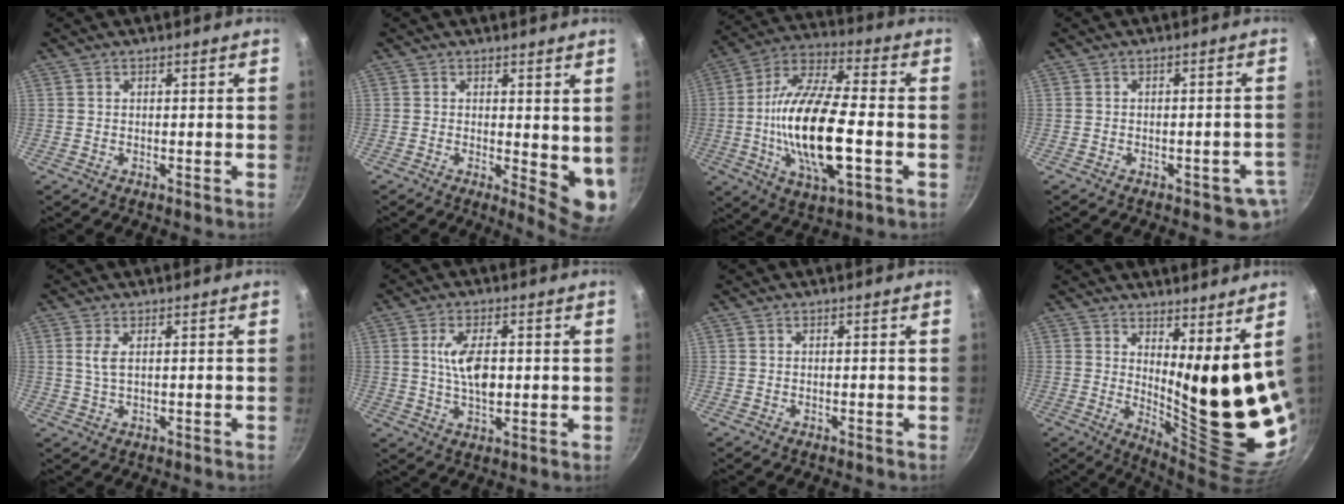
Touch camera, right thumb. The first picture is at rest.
{"total": 7.2, "force": [0.8, 3.1, 6.5], "torque": [-0.073, -0.025, 0.012]}
{"total": 21.3, "force": [-3.4, 8.1, 19.4], "torque": [-0.363, 0.017, -0.073]}
{"total": 4.4, "force": [-2.0, 2.5, 3.0], "torque": [-0.010, 0.026, -0.014]}
{"total": 2.9, "force": [0.8, 1.2, 2.5], "torque": [-0.053, -0.003, 0.016]}
{"total": 8.1, "force": [0.9, 3.9, 7.0], "torque": [-0.122, 0.000, 0.015]}
{"total": 0.0}
{"total": 17.7, "force": [5.1, 5.2, 16.1], "torque": [-0.202, -0.074, 0.089]}